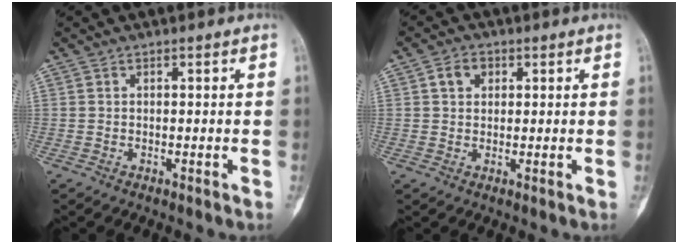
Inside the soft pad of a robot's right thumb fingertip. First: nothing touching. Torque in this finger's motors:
{"motor_torque": [0.42, 0.50, 0.08, -0.21, -0.02]}